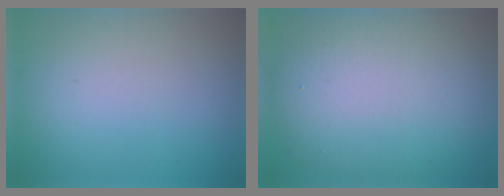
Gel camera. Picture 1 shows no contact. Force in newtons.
{"total": 12.5, "press": 12.4, "slide": 1.2}